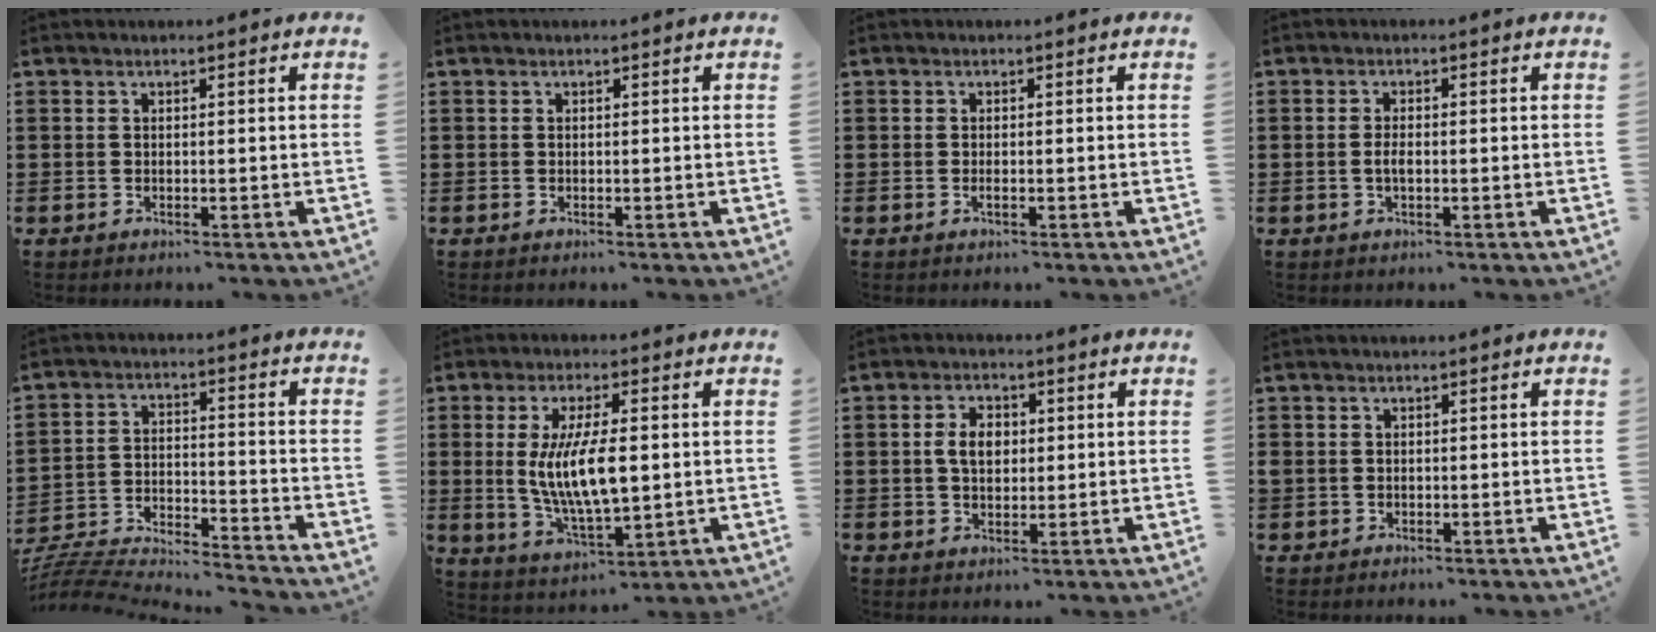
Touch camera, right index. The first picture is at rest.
{"total": 0.0}
{"total": 0.5, "force": [-0.2, 0.1, 0.5], "torque": [-0.009, -0.005, -0.002]}
{"total": 2.0, "force": [-0.3, 0.7, 1.8], "torque": [-0.035, 0.000, -0.005]}
{"total": 5.8, "force": [-5.8, 0.2, 0.8], "torque": [-0.032, -0.010, -0.123]}
{"total": 10.3, "force": [0.5, 3.7, 9.6], "torque": [-0.188, -0.002, 0.005]}
{"total": 4.2, "force": [0.4, 2.8, 3.1], "torque": [-0.060, 0.010, 0.002]}
{"total": 0.8, "force": [-0.1, 0.8, 0.1], "torque": [-0.003, 0.005, -0.004]}